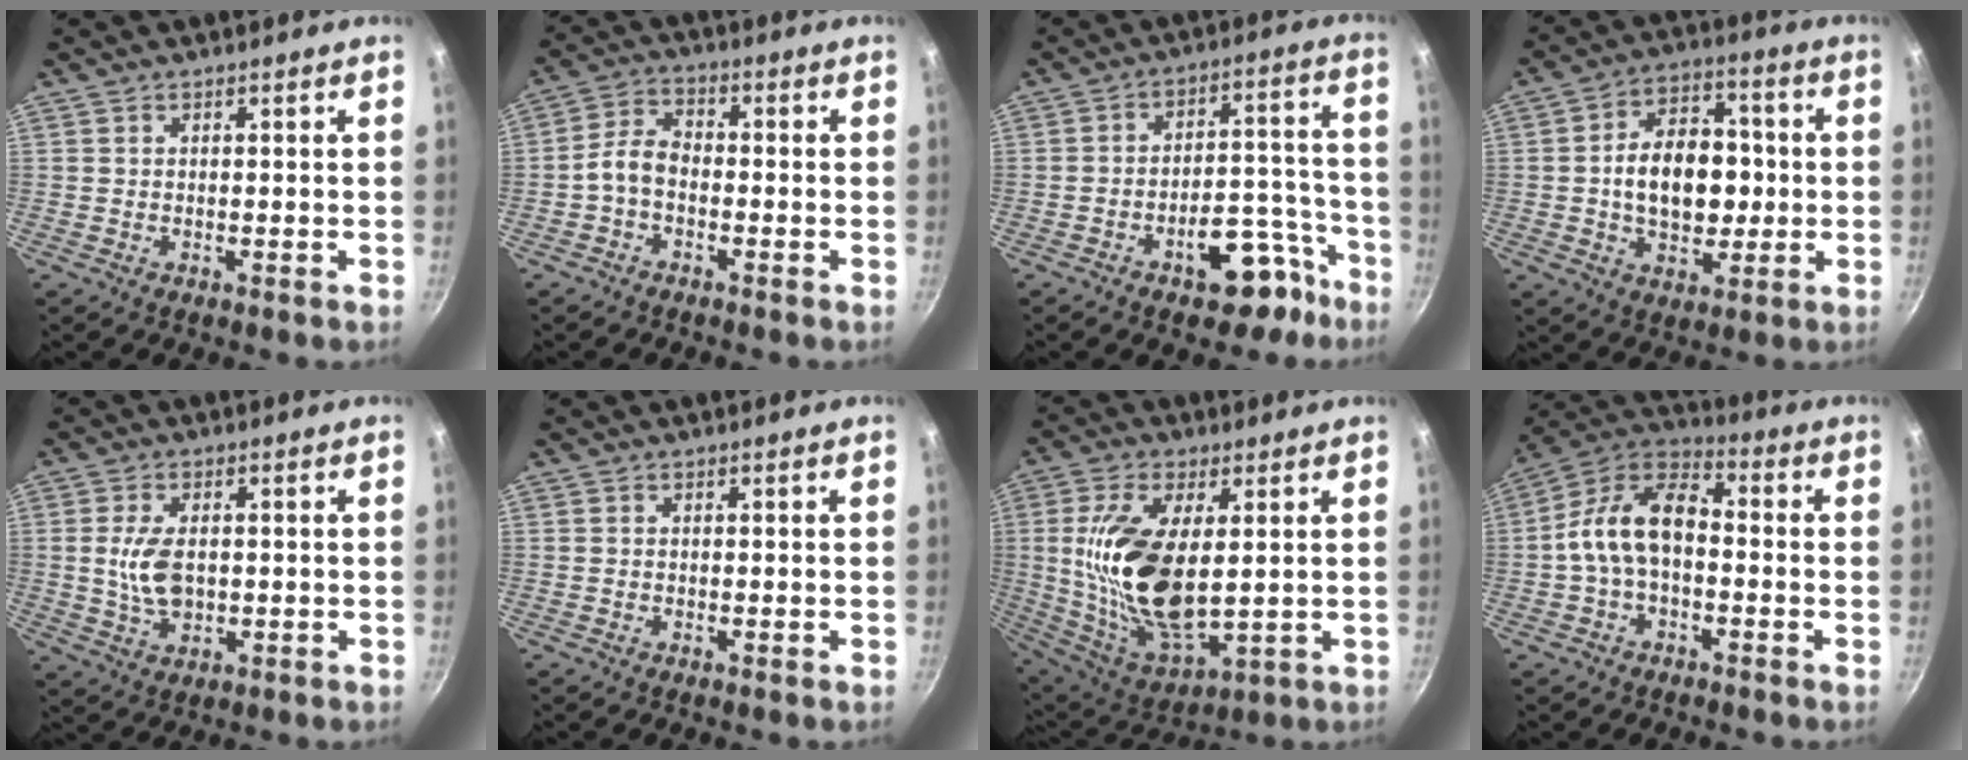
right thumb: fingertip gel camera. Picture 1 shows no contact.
{"total": 5.8, "force": [-1.7, 3.7, 4.1], "torque": [-0.075, 0.027, -0.043]}
{"total": 11.9, "force": [-7.1, 5.8, 7.6], "torque": [-0.075, 0.070, -0.098]}
{"total": 14.3, "force": [-0.3, 9.4, 10.8], "torque": [-0.140, 0.022, -0.003]}
{"total": 6.8, "force": [0.3, 4.0, 5.5], "torque": [-0.106, -0.004, 0.010]}
{"total": 0.0}
{"total": 19.3, "force": [1.8, 9.1, 16.9], "torque": [-0.328, -0.019, 0.050]}
{"total": 12.8, "force": [-1.0, 7.8, 10.1], "torque": [-0.182, 0.041, -0.028]}